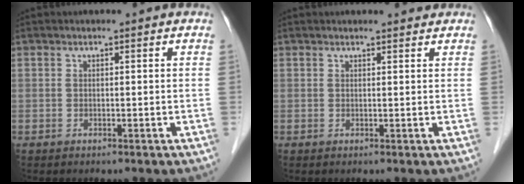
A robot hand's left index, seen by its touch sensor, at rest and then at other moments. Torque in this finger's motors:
{"motor_torque": [0.25, -0.16, 0.05, -0.01]}